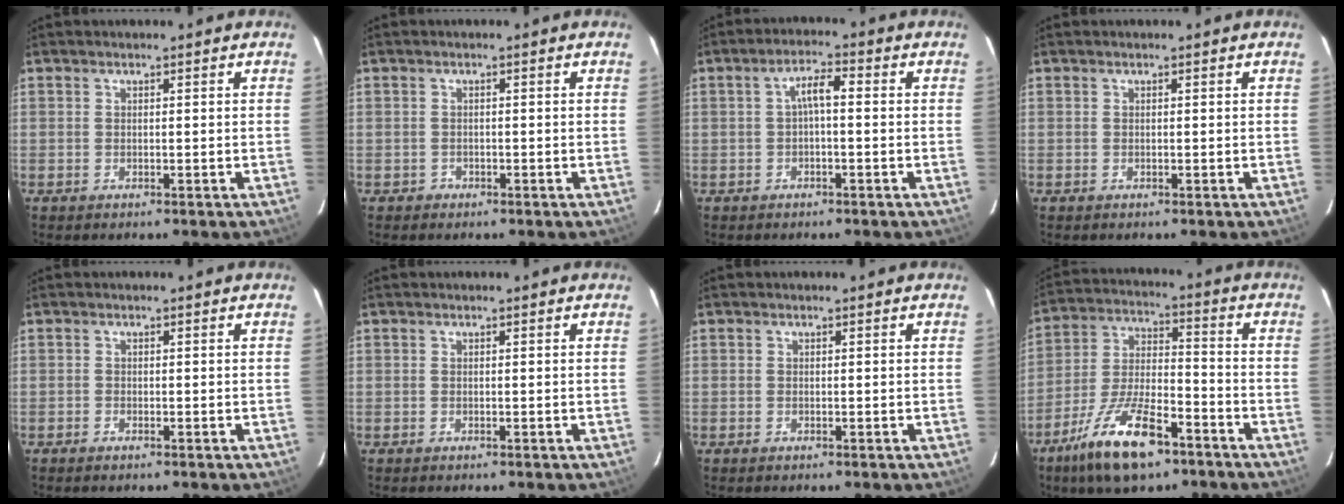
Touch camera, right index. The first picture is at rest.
{"total": 1.1, "force": [-0.7, 0.9, -0.1], "torque": [0.000, 0.005, -0.009]}
{"total": 3.4, "force": [-0.3, 1.0, 3.3], "torque": [-0.062, 0.013, -0.004]}
{"total": 0.0}
{"total": 0.6, "force": [-0.5, 0.2, 0.2], "torque": [-0.006, -0.001, -0.012]}
{"total": 0.0}
{"total": 0.0}
{"total": 15.8, "force": [-10.1, 5.5, 10.8], "torque": [-0.223, -0.016, -0.182]}